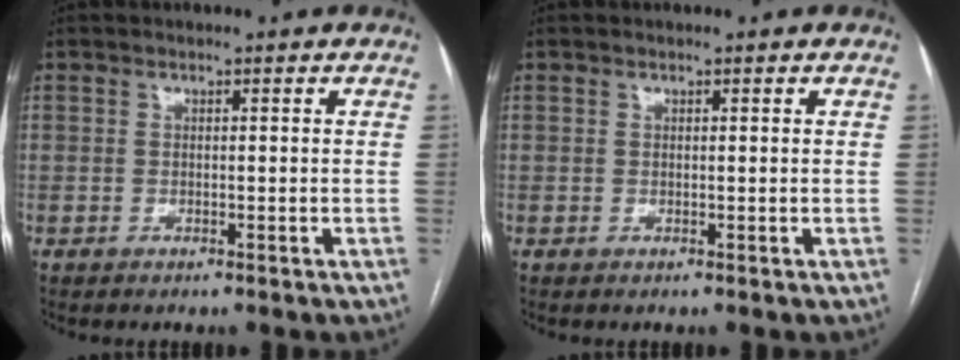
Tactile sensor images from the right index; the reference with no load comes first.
{"total": 0.0}